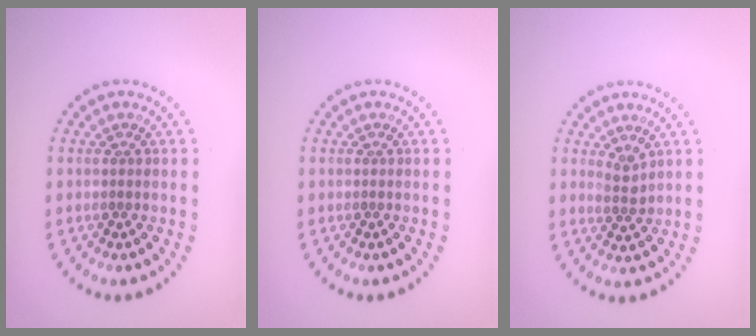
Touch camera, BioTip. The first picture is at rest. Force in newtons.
{"total": 0.0}
{"total": 1.5, "press": 1.1, "slide": 1.0}